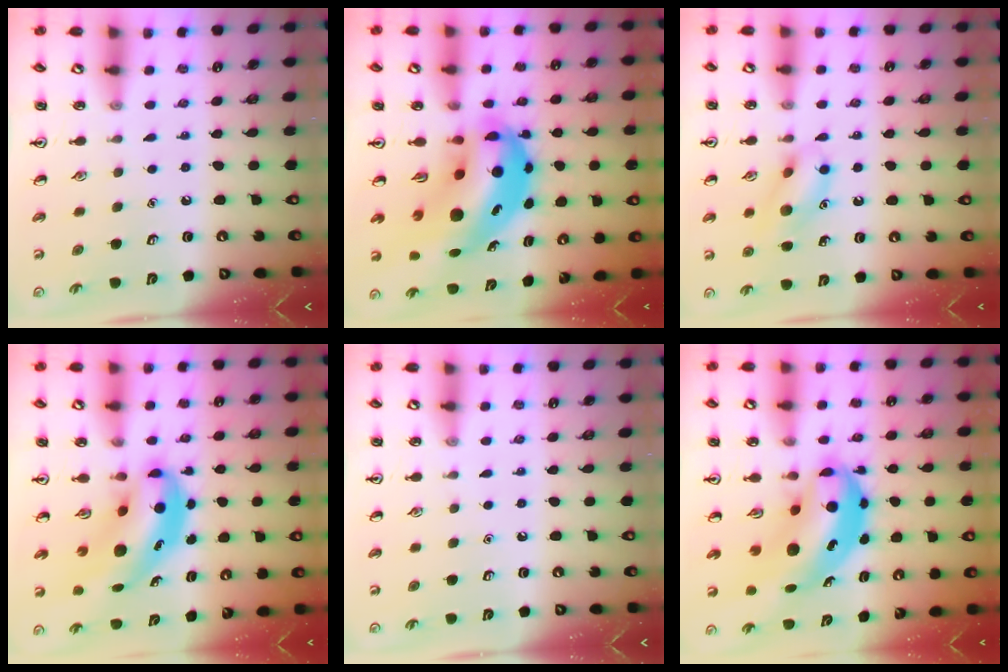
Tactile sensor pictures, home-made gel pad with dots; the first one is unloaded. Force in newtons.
{"total": 14.6, "press": 14.1, "slide": 4.1}
{"total": 11.8, "press": 11.7, "slide": 0.8}
{"total": 6.6, "press": 6.4, "slide": 1.6}
{"total": 0.0}
{"total": 9.3, "press": 9.0, "slide": 2.4}